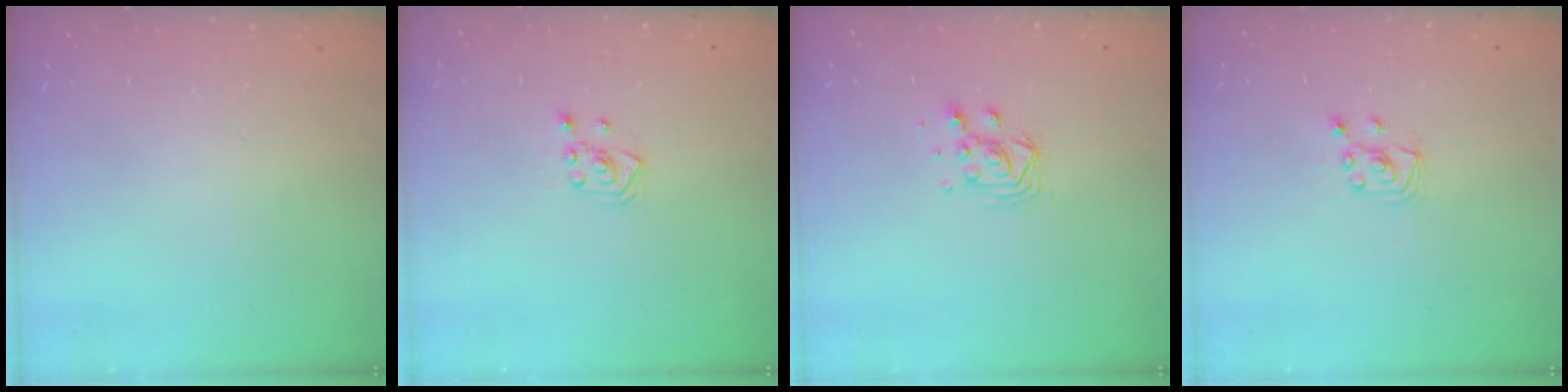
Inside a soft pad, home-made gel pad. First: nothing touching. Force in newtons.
{"total": 3.0, "press": 2.6, "slide": 1.5}
{"total": 5.2, "press": 5.2, "slide": 0.3}
{"total": 2.4, "press": 2.4, "slide": 0.2}